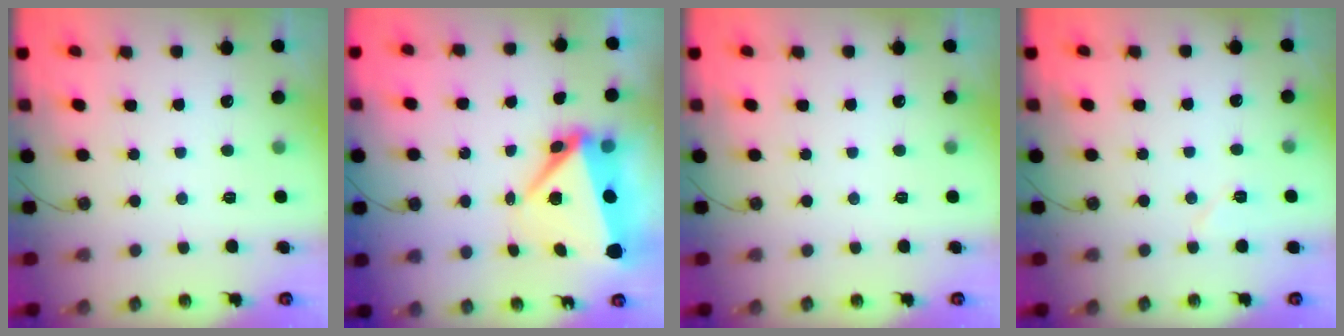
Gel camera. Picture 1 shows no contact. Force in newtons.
{"total": 8.3, "press": 8.2, "slide": 1.2}
{"total": 0.0}
{"total": 5.1, "press": 4.9, "slide": 1.4}